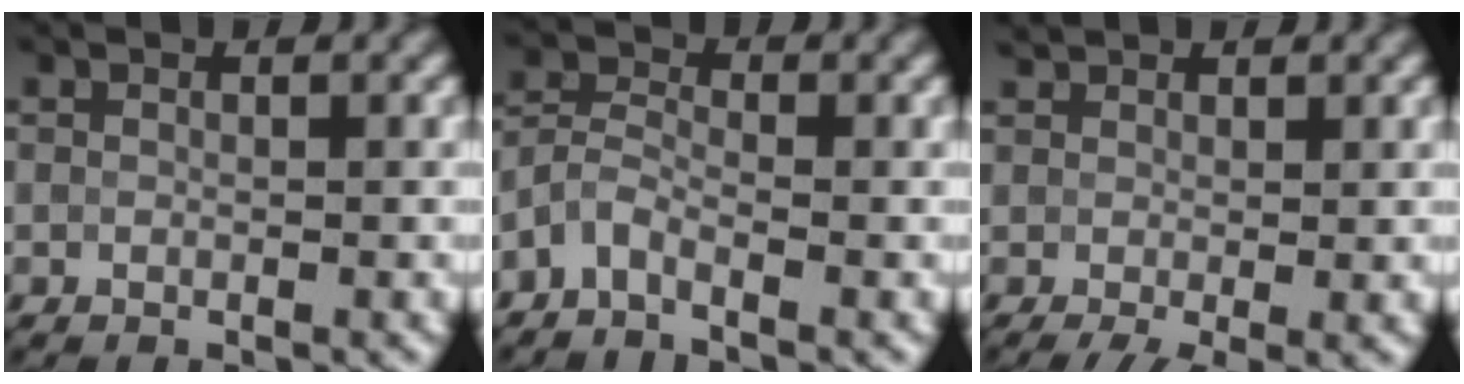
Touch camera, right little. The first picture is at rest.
{"total": 2.3, "force": [-1.7, 0.5, 1.4], "torque": [-0.039, 0.007, -0.045]}
{"total": 3.1, "force": [-0.2, 1.8, 2.5], "torque": [-0.057, -0.001, -0.005]}